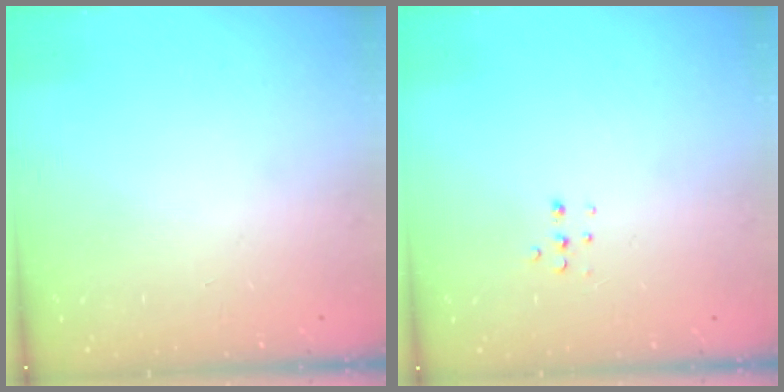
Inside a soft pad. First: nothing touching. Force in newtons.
{"total": 3.8, "press": 3.7, "slide": 0.9}